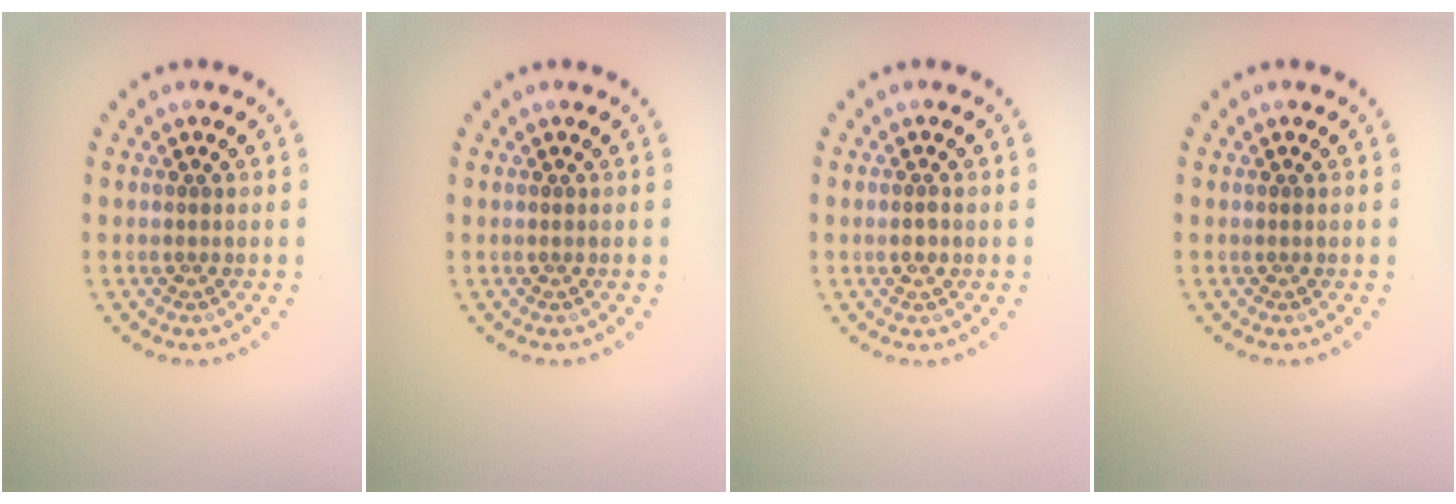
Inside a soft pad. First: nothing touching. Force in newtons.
{"total": 0.0}
{"total": 0.5, "press": 0.5, "slide": 0.1}
{"total": 0.0}